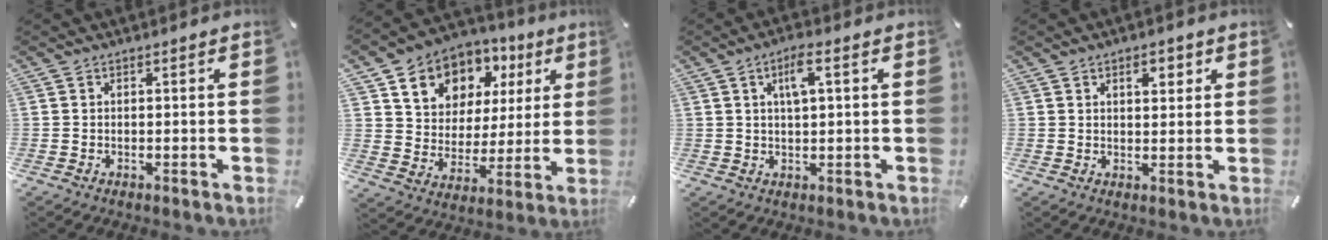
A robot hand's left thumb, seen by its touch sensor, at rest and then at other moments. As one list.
[{"total": 10.8, "force": [5.8, 8.9, 1.9], "torque": [-0.048, -0.043, 0.113]}, {"total": 5.4, "force": [1.8, 1.5, 4.8], "torque": [-0.098, 0.007, 0.030]}, {"total": 3.4, "force": [1.7, 2.0, 2.1], "torque": [-0.022, -0.003, 0.023]}]